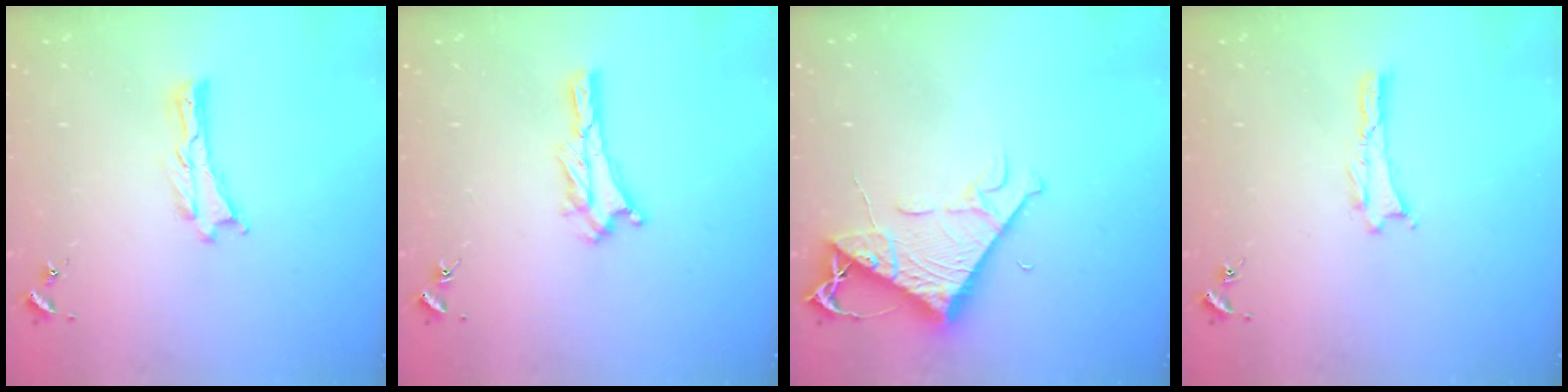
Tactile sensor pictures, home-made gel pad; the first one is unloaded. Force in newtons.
{"total": 3.2, "press": 3.1, "slide": 0.3}
{"total": 8.0, "press": 7.9, "slide": 0.8}
{"total": 0.0}